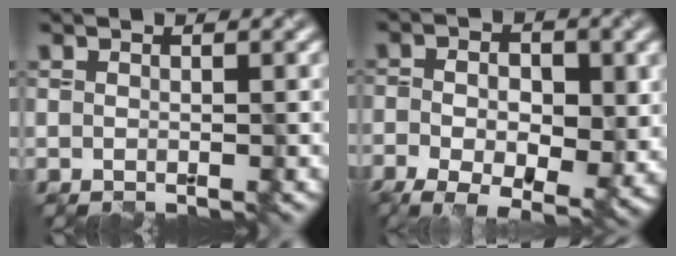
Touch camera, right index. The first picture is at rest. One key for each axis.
{"total": 7.8, "fx": -2.2, "fy": 3.9, "fz": 6.3, "tx": -0.086, "ty": -0.003, "tz": -0.029}